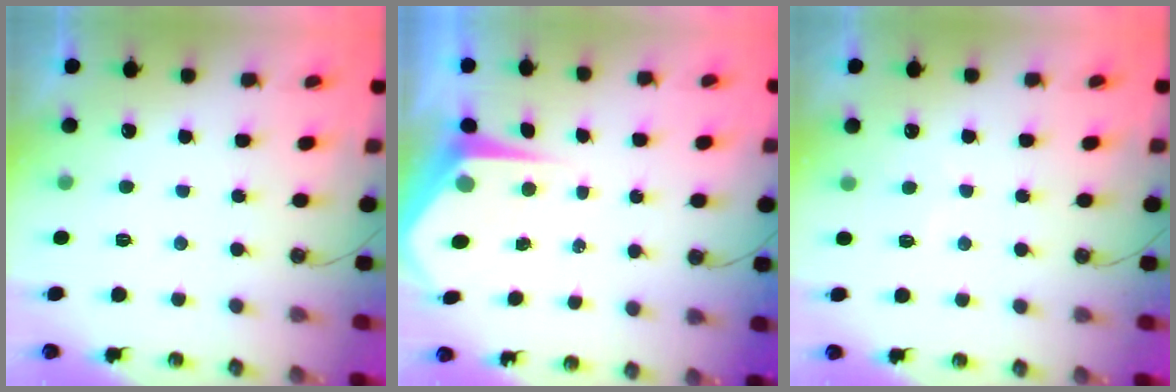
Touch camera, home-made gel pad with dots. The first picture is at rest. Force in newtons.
{"total": 6.7, "press": 6.7, "slide": 0.6}
{"total": 5.0, "press": 5.0, "slide": 0.6}